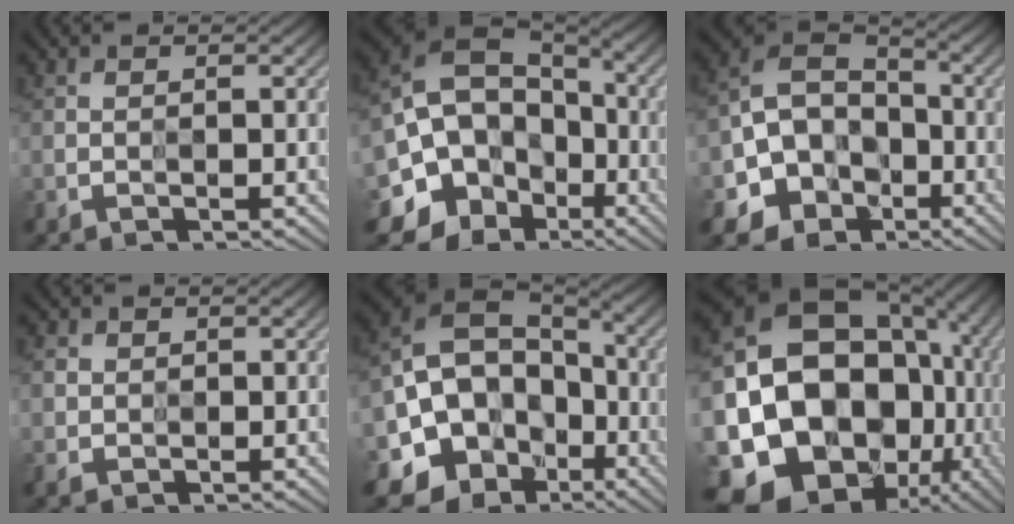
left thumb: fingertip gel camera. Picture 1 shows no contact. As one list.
[{"total": 16.1, "force": [-3.3, 14.1, 7.1], "torque": [-0.156, -0.008, -0.071]}, {"total": 9.0, "force": [-3.2, 7.5, 3.7], "torque": [-0.073, -0.008, -0.078]}, {"total": 2.3, "force": [0.9, 2.1, 0.4], "torque": [-0.023, -0.002, 0.015]}, {"total": 15.6, "force": [-3.5, 13.6, 6.9], "torque": [-0.143, -0.013, -0.071]}, {"total": 22.0, "force": [-5.2, 18.3, 11.0], "torque": [-0.242, -0.031, -0.105]}]